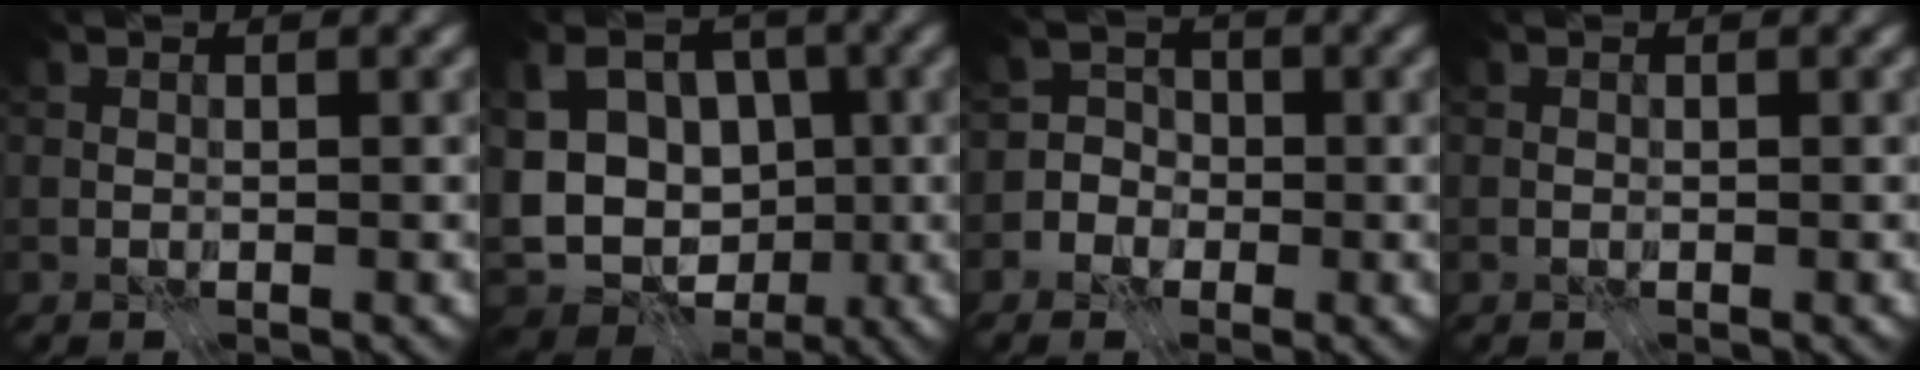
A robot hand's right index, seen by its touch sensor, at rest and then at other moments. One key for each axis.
{"total": 12.5, "fx": -1.3, "fy": 9.2, "fz": 8.3, "tx": -0.105, "ty": 0.019, "tz": -0.036}
{"total": 3.9, "fx": -1.9, "fy": 3.3, "fz": 0.4, "tx": 0.026, "ty": 0.012, "tz": -0.059}
{"total": 0.0}